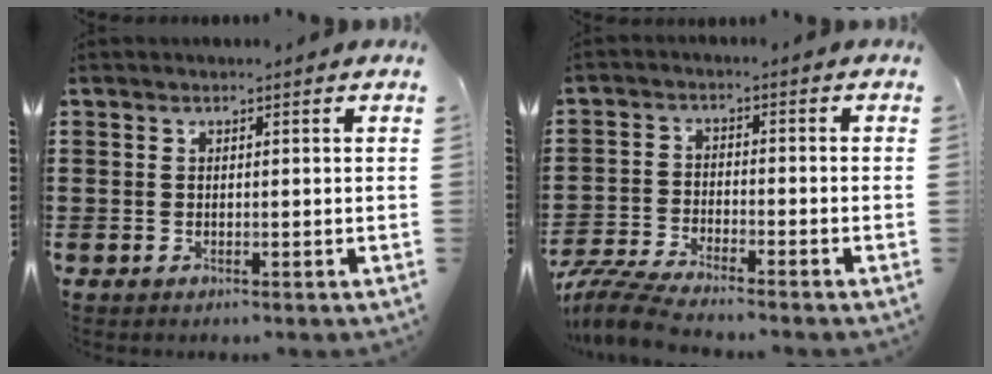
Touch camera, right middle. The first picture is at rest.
{"total": 5.8, "force": [-5.5, 0.5, 1.9], "torque": [-0.056, -0.008, -0.113]}